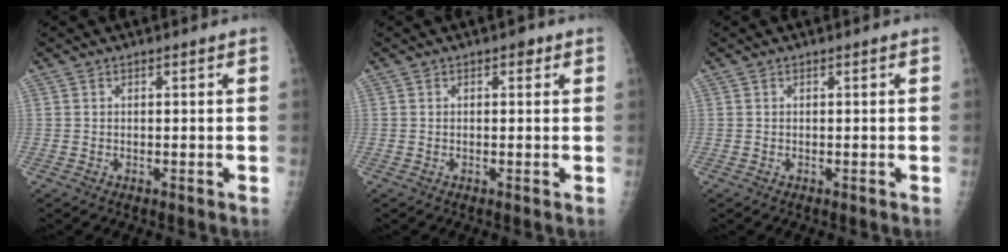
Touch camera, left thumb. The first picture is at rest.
{"total": 1.2, "force": [0.6, 0.8, 0.7], "torque": [0.000, 0.001, 0.004]}
{"total": 0.0}